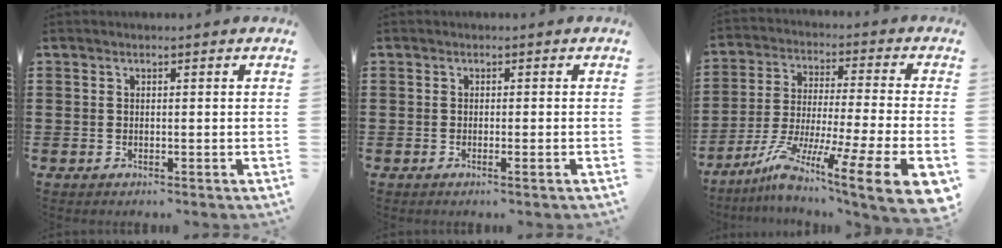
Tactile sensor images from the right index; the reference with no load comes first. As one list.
[{"total": 0.7, "force": [-0.3, -0.2, 0.6], "torque": [-0.012, -0.005, -0.006]}, {"total": 14.1, "force": [-9.3, 1.2, 10.4], "torque": [-0.187, 0.012, -0.161]}]